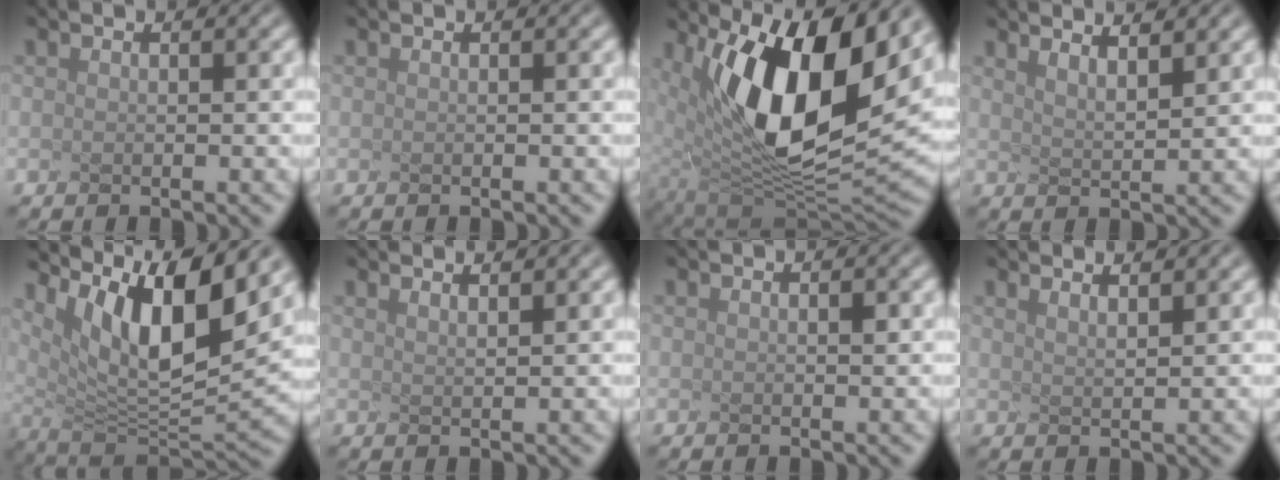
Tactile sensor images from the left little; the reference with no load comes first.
{"total": 0.0}
{"total": 11.3, "force": [2.7, 5.5, 9.5], "torque": [-0.186, -0.030, 0.090]}
{"total": 2.5, "force": [2.2, -0.1, 1.1], "torque": [-0.022, 0.013, 0.043]}
{"total": 9.7, "force": [4.5, 2.6, 8.2], "torque": [-0.167, -0.006, 0.123]}
{"total": 1.4, "force": [1.3, 0.1, 0.6], "torque": [-0.004, 0.014, 0.016]}
{"total": 0.7, "force": [-0.5, -0.5, 0.1], "torque": [-0.014, -0.009, 0.016]}
{"total": 1.7, "force": [1.6, 0.1, 0.7], "torque": [-0.008, 0.016, 0.023]}